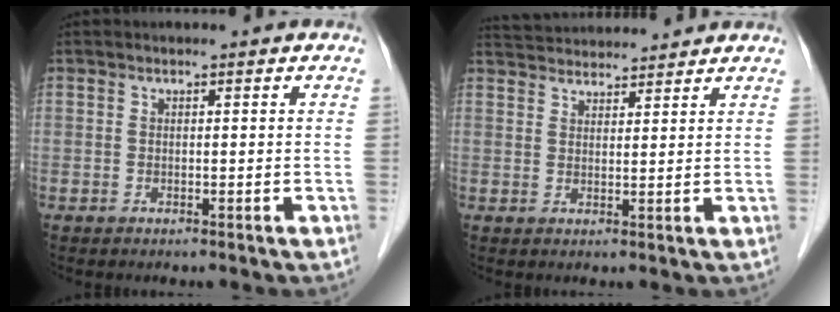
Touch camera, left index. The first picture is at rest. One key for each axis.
{"total": 10.1, "fx": 9.7, "fy": 1.4, "fz": 2.3, "tx": -0.042, "ty": 0.034, "tz": 0.148}